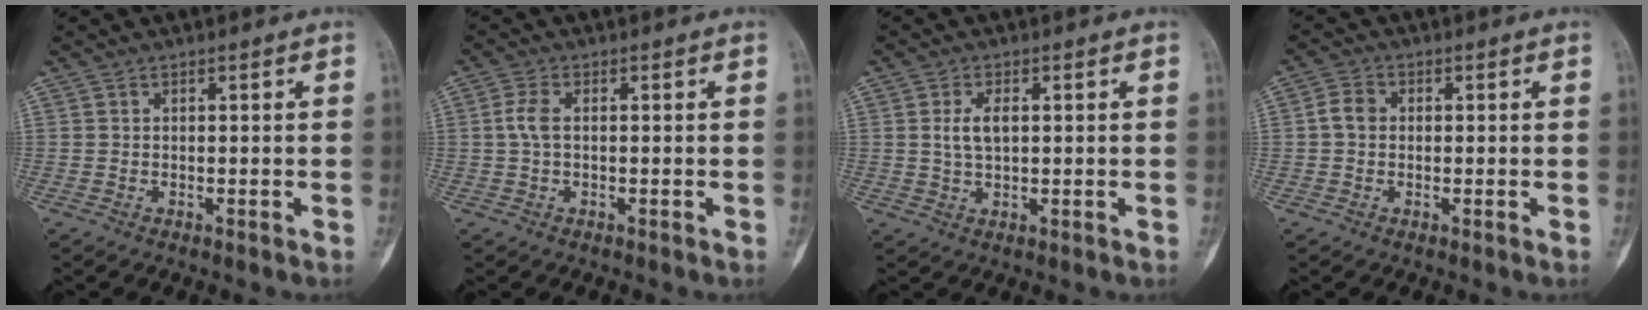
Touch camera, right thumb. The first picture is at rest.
{"total": 3.0, "force": [0.2, 1.5, 2.6], "torque": [-0.067, 0.007, 0.003]}
{"total": 4.0, "force": [0.7, 2.0, 3.3], "torque": [-0.066, 0.000, 0.014]}
{"total": 3.2, "force": [0.0, 2.6, 1.8], "torque": [-0.032, 0.009, -0.004]}